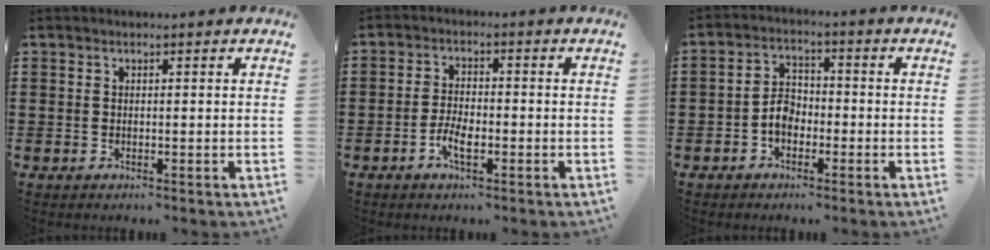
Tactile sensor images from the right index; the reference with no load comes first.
{"total": 3.7, "force": [-1.7, 1.5, 2.9], "torque": [-0.064, 0.000, -0.035]}
{"total": 4.0, "force": [-1.6, 2.7, 2.5], "torque": [-0.062, 0.004, -0.035]}